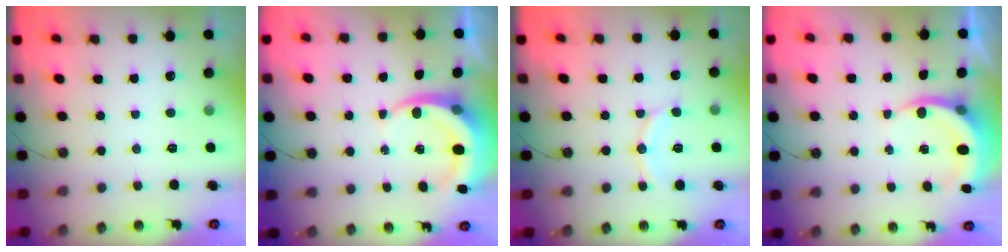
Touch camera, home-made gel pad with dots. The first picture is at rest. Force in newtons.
{"total": 7.3, "press": 7.2, "slide": 0.9}
{"total": 9.6, "press": 9.5, "slide": 0.9}
{"total": 5.2, "press": 5.2, "slide": 0.6}